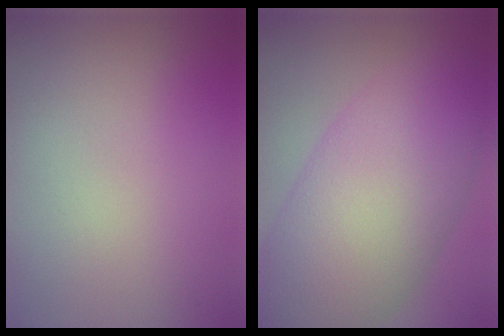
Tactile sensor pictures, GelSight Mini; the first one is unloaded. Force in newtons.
{"total": 11.1, "press": 11.0, "slide": 0.3}